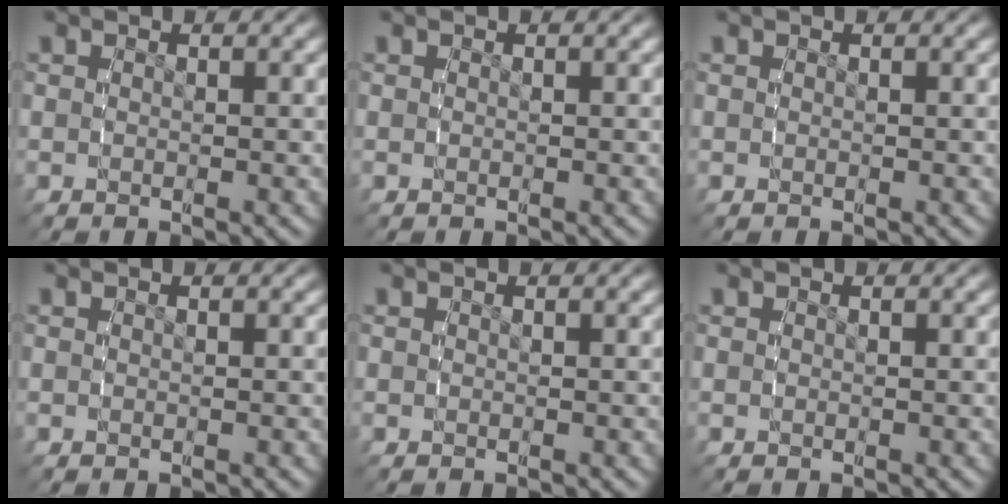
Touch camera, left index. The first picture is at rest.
{"total": 0.0}
{"total": 0.0}
{"total": 0.0}
{"total": 0.0}
{"total": 0.0}